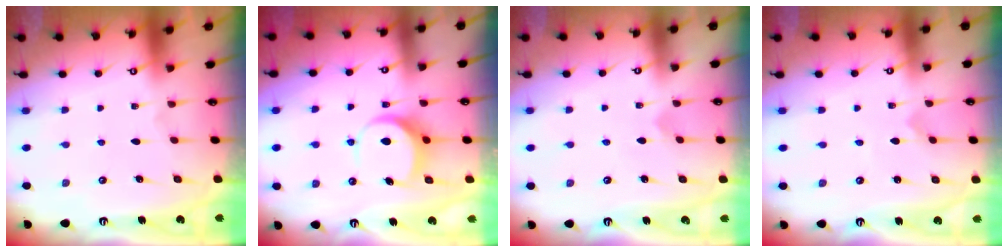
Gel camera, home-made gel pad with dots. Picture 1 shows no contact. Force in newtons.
{"total": 6.5, "press": 6.5, "slide": 0.4}
{"total": 2.2, "press": 2.2, "slide": 0.2}
{"total": 0.0}